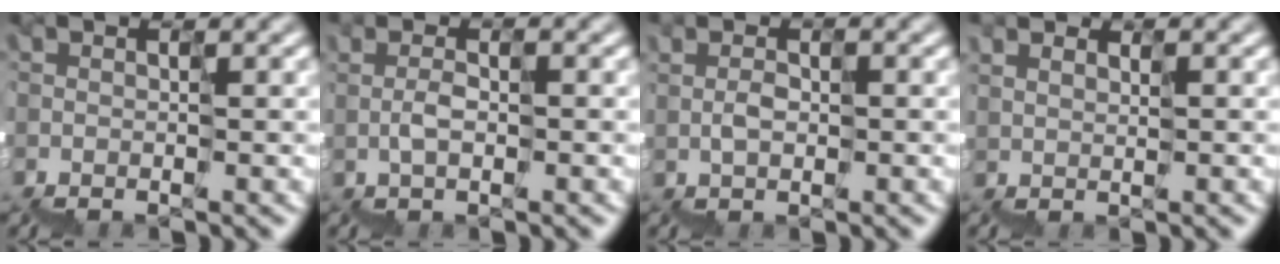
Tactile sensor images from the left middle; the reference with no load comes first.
{"total": 0.9, "force": [0.8, 0.0, -0.3], "torque": [0.008, 0.012, 0.017]}
{"total": 1.0, "force": [0.9, 0.2, -0.4], "torque": [0.012, 0.013, 0.020]}
{"total": 1.2, "force": [1.2, 0.4, 0.2], "torque": [0.015, 0.001, 0.028]}